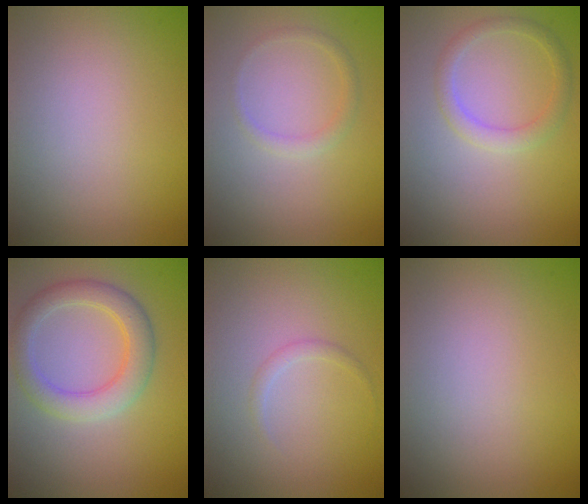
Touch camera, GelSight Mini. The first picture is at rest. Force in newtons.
{"total": 1.2, "press": 1.2, "slide": 0.0}
{"total": 2.0, "press": 2.0, "slide": 0.1}
{"total": 3.9, "press": 3.9, "slide": 0.1}
{"total": 0.8, "press": 0.8, "slide": 0.1}
{"total": 0.0}